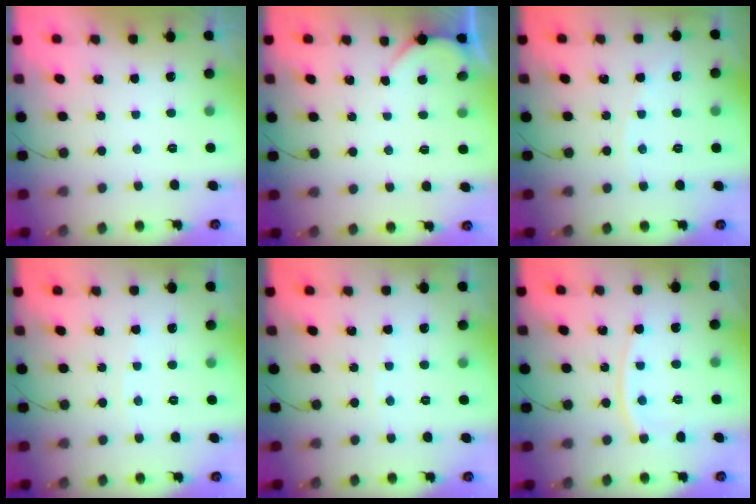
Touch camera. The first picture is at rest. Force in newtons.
{"total": 1.8, "press": 1.8, "slide": 0.2}
{"total": 2.8, "press": 2.8, "slide": 0.3}
{"total": 1.6, "press": 1.6, "slide": 0.2}
{"total": 1.6, "press": 1.6, "slide": 0.2}
{"total": 7.2, "press": 7.1, "slide": 1.0}